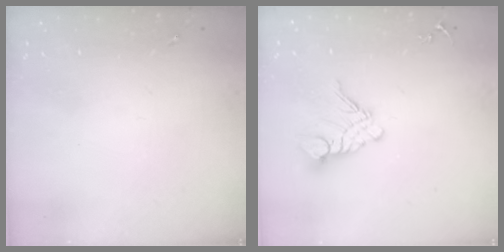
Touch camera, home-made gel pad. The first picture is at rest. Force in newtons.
{"total": 12.1, "press": 12.0, "slide": 1.2}